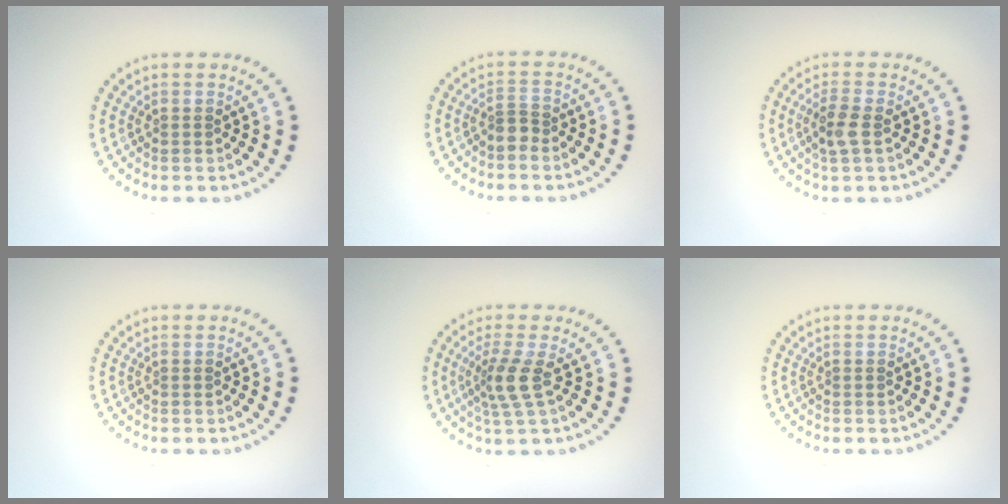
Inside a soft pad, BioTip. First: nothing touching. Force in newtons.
{"total": 1.2, "press": 0.9, "slide": 0.8}
{"total": 2.4, "press": 2.2, "slide": 0.8}
{"total": 0.0}
{"total": 2.9, "press": 2.2, "slide": 2.0}
{"total": 0.0}